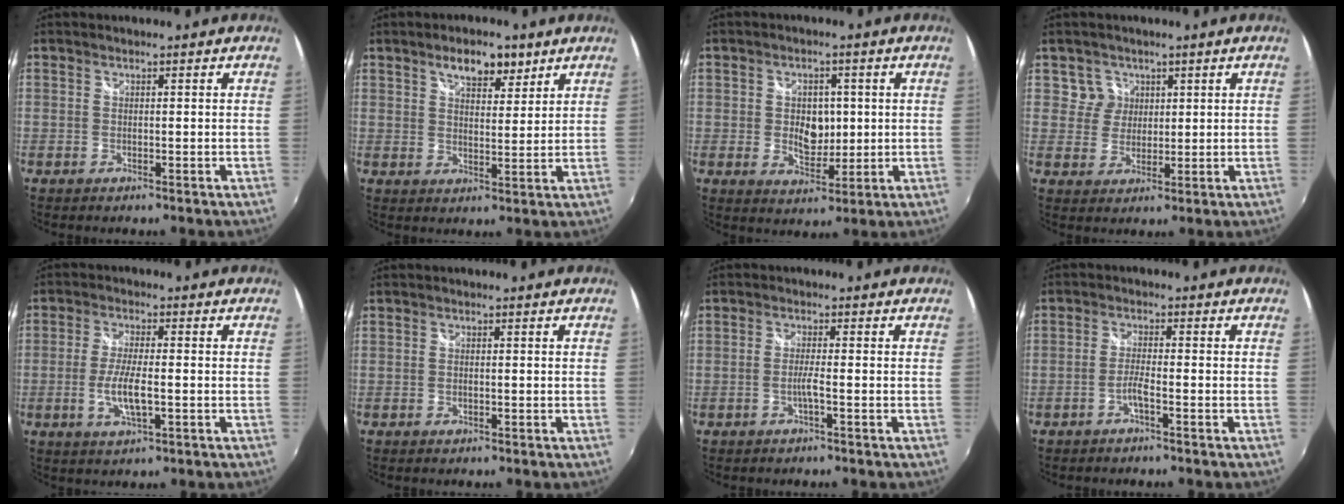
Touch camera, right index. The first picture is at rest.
{"total": 6.9, "force": [4.5, 3.2, 4.2], "torque": [-0.063, 0.008, 0.074]}
{"total": 6.4, "force": [0.3, 4.4, 4.6], "torque": [-0.074, -0.002, 0.008]}
{"total": 4.1, "force": [1.7, 3.8, 0.1], "torque": [0.008, 0.013, 0.029]}
{"total": 6.5, "force": [-1.5, 1.7, 6.1], "torque": [-0.120, -0.009, -0.026]}
{"total": 0.5, "force": [0.0, 0.3, 0.4], "torque": [-0.010, -0.001, -0.002]}
{"total": 2.0, "force": [-0.8, -0.4, 1.8], "torque": [-0.033, -0.002, -0.017]}
{"total": 2.4, "force": [-1.3, -0.1, 2.0], "torque": [-0.043, 0.001, -0.029]}